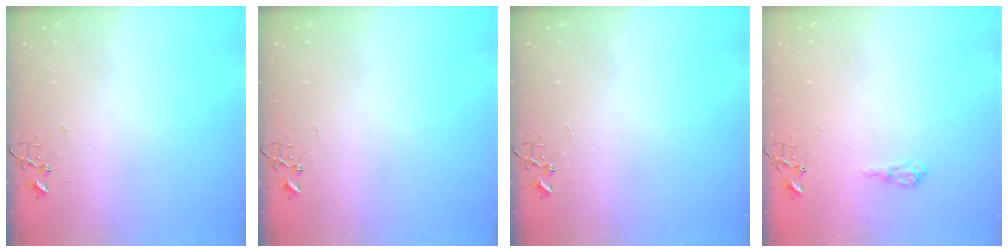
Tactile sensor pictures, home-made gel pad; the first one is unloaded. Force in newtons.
{"total": 0.0}
{"total": 0.0}
{"total": 7.1, "press": 7.1, "slide": 0.9}